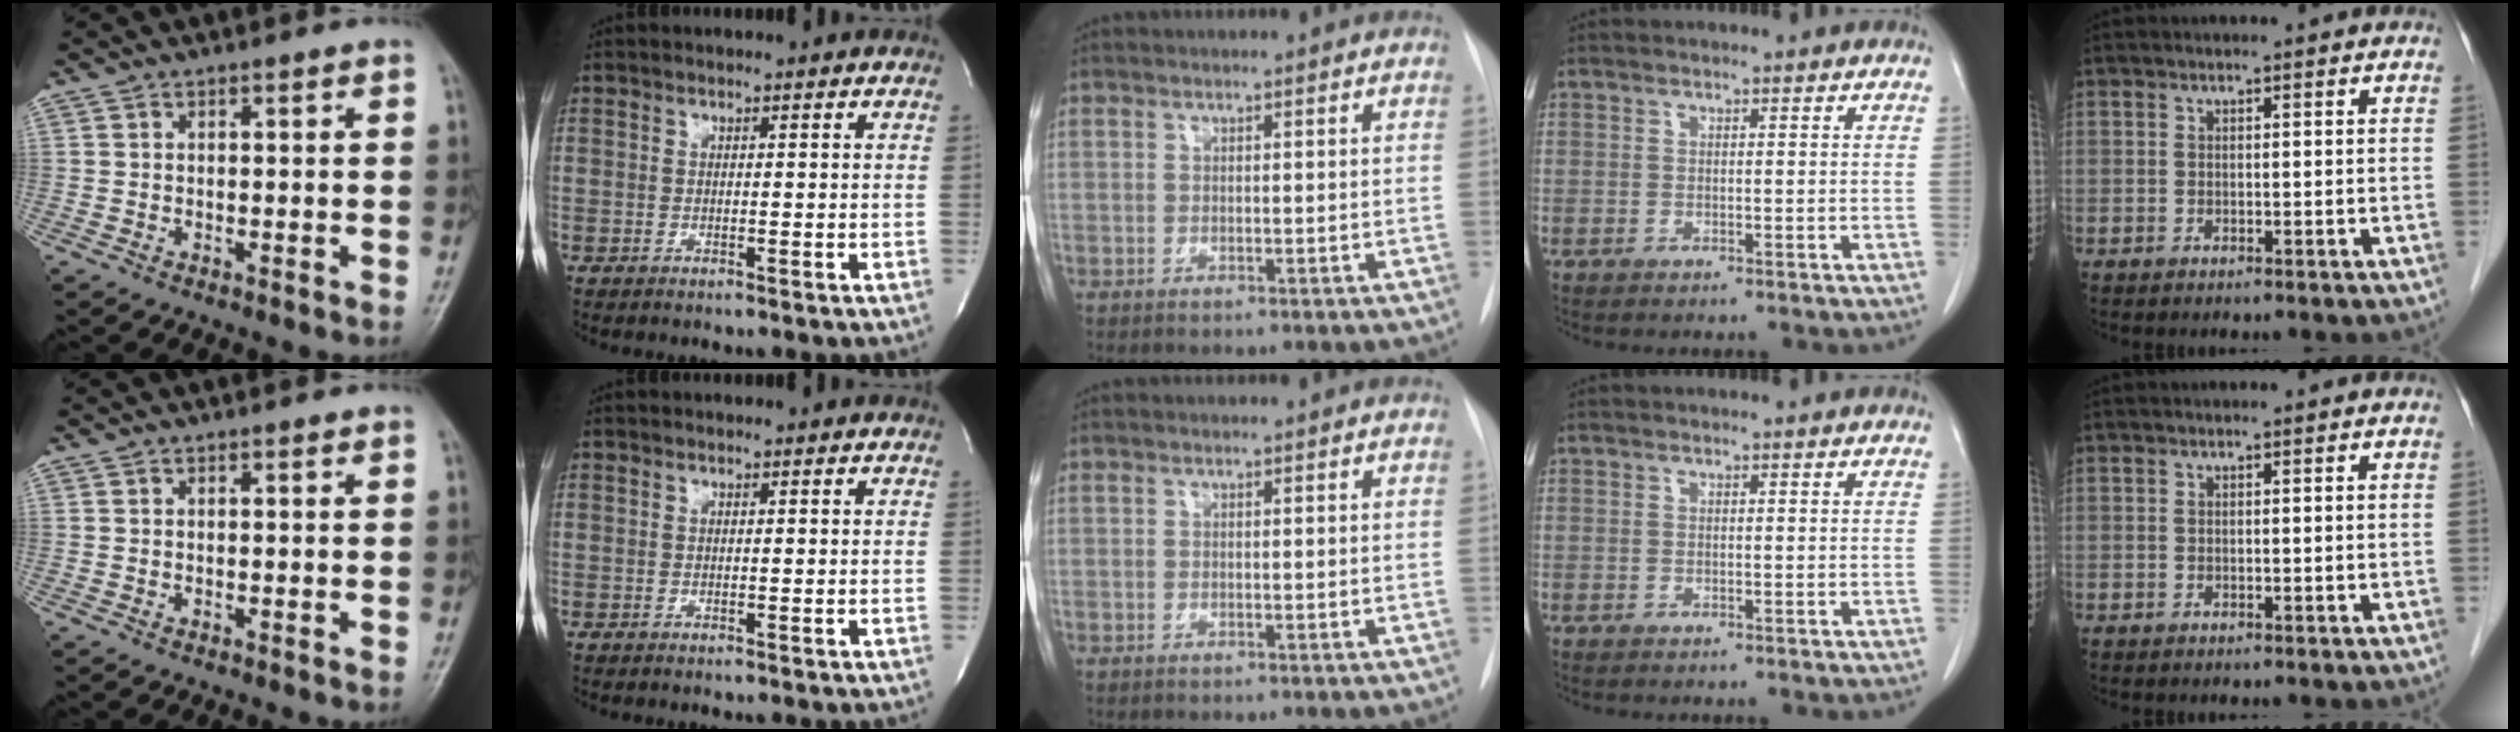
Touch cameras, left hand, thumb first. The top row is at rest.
{}